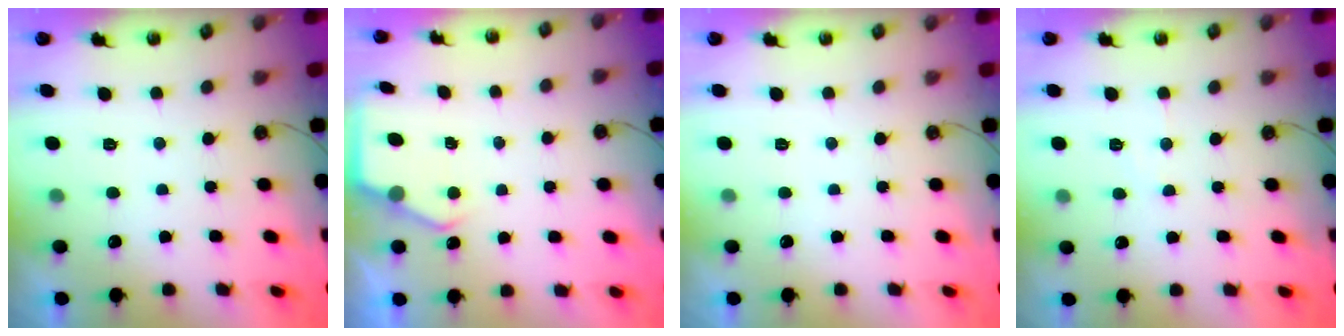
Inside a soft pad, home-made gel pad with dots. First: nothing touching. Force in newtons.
{"total": 2.8, "press": 2.8, "slide": 0.4}
{"total": 0.0}
{"total": 6.4, "press": 6.3, "slide": 1.0}